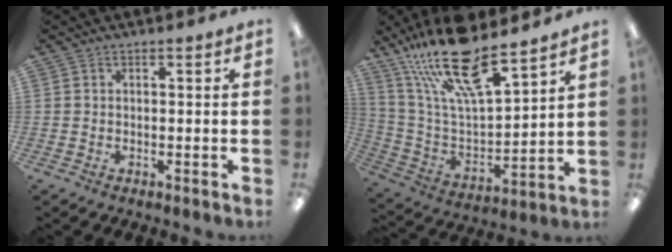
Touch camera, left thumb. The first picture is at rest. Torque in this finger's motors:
{"motor_torque": [0.59, 0.56, 1.48, -1.29, 0.47]}